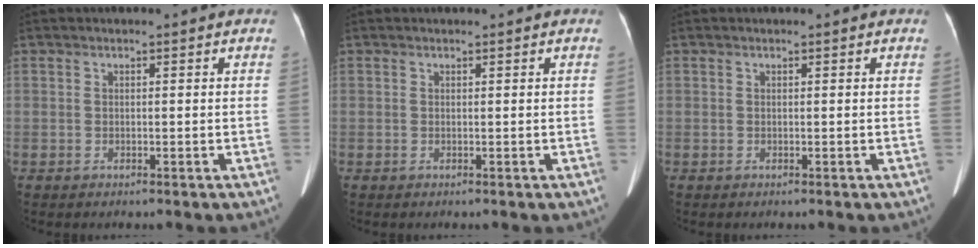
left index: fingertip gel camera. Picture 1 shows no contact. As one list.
[{"total": 0.0}, {"total": 0.0}]